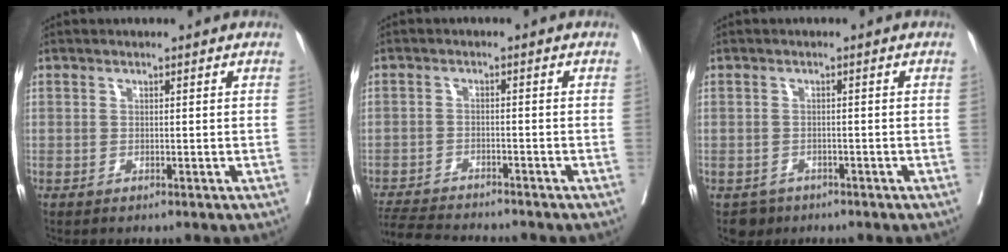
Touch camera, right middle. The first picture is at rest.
{"total": 8.9, "force": [-8.4, 0.7, 2.6], "torque": [-0.041, -0.009, -0.136]}
{"total": 2.5, "force": [-1.7, 1.8, 0.1], "torque": [-0.001, 0.005, -0.027]}